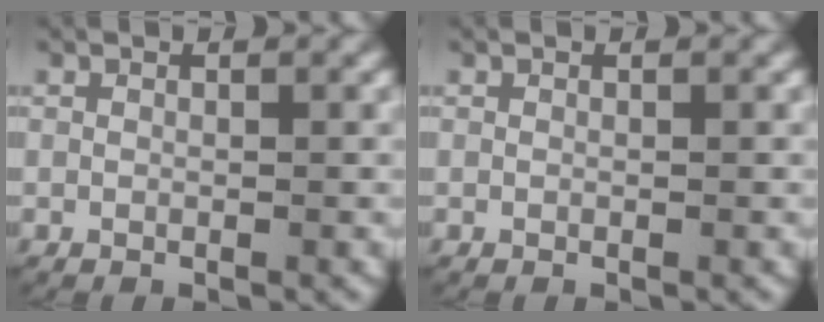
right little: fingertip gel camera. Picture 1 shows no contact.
{"total": 0.0}